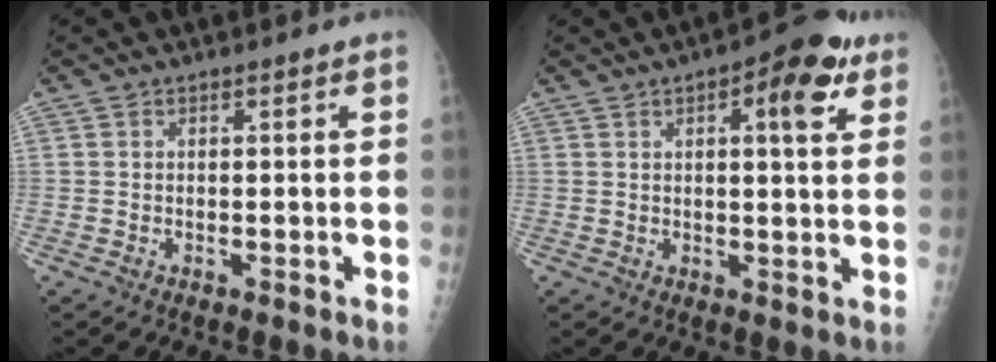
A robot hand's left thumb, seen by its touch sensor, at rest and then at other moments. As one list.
[{"total": 9.6, "force": [4.3, 3.2, 7.9], "torque": [-0.089, -0.004, 0.051]}]